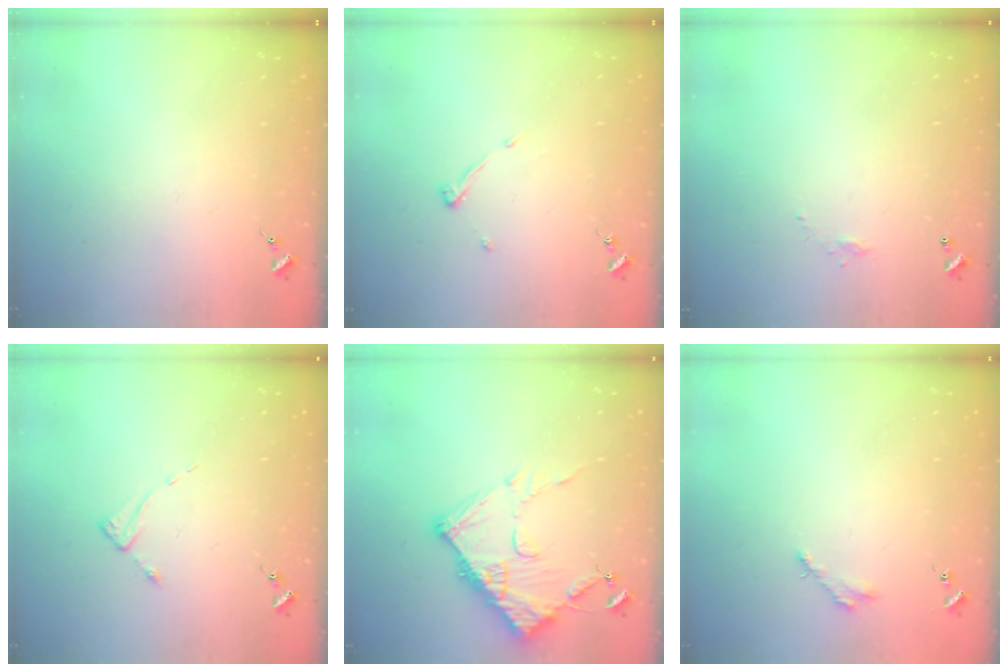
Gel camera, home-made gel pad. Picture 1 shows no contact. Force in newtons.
{"total": 3.9, "press": 3.9, "slide": 0.4}
{"total": 3.2, "press": 3.2, "slide": 0.0}
{"total": 2.5, "press": 2.5, "slide": 0.3}
{"total": 13.1, "press": 13.1, "slide": 1.4}
{"total": 2.8, "press": 2.8, "slide": 0.3}